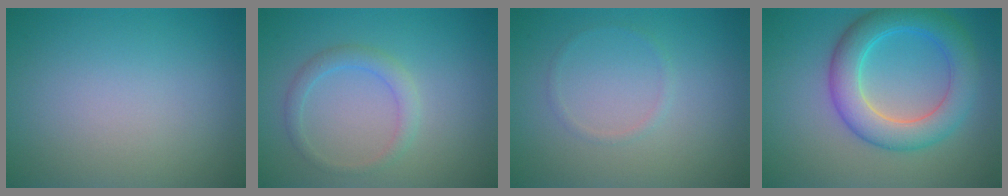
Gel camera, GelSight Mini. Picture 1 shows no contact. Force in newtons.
{"total": 1.8, "press": 1.8, "slide": 0.0}
{"total": 0.7, "press": 0.7, "slide": 0.1}
{"total": 6.2, "press": 6.2, "slide": 0.1}